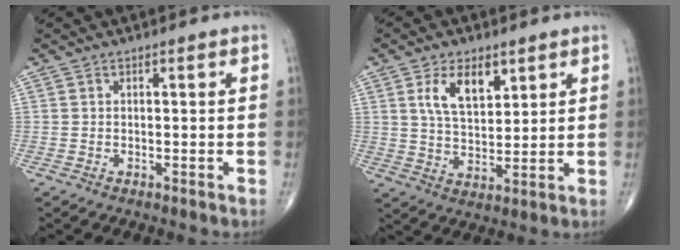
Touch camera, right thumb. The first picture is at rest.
{"total": 8.8, "force": [4.1, 4.6, 6.3], "torque": [-0.093, -0.021, 0.079]}